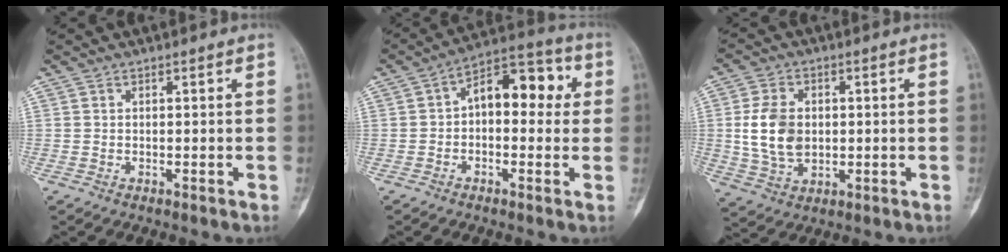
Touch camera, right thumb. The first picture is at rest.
{"total": 12.0, "force": [1.4, 7.1, 9.7], "torque": [-0.099, 0.039, 0.008]}
{"total": 9.6, "force": [0.5, 6.7, 6.8], "torque": [-0.117, -0.002, 0.015]}